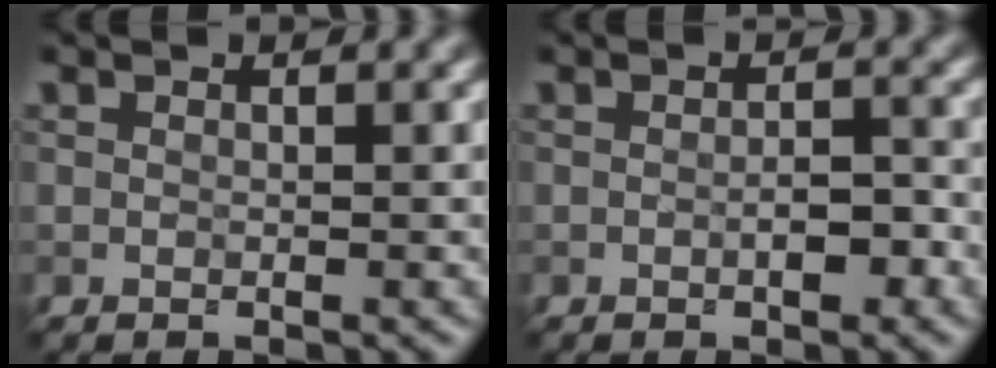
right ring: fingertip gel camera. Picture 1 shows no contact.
{"total": 1.9, "force": [-0.7, 0.8, 1.6], "torque": [-0.026, 0.002, -0.014]}